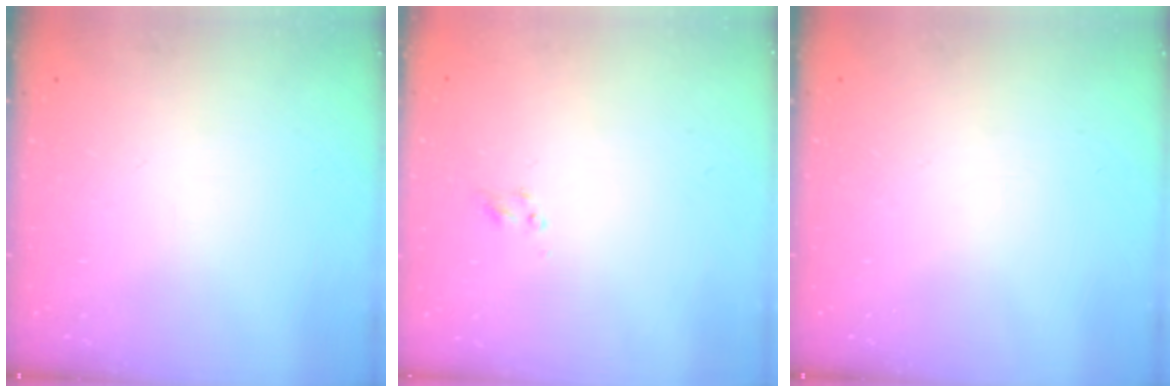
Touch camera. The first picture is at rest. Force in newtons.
{"total": 1.9, "press": 1.7, "slide": 0.9}
{"total": 0.0}